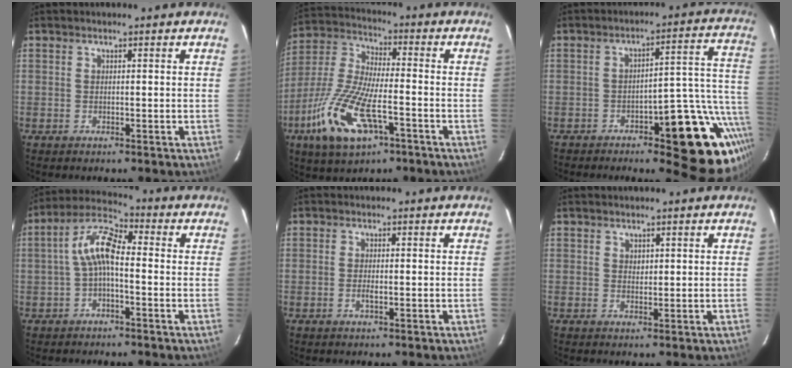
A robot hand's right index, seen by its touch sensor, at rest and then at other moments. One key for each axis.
{"total": 16.7, "fx": -7.7, "fy": 6.2, "fz": 13.5, "tx": -0.303, "ty": -0.020, "tz": -0.147}
{"total": 18.1, "fx": -10.1, "fy": 6.0, "fz": 13.7, "tx": -0.121, "ty": 0.021, "tz": -0.137}
{"total": 7.4, "fx": -1.0, "fy": 3.1, "fz": 6.6, "tx": -0.146, "ty": 0.026, "tz": -0.024}
{"total": 1.6, "fx": -0.4, "fy": 0.6, "fz": 1.4, "tx": -0.030, "ty": -0.001, "tz": -0.007}
{"total": 1.1, "fx": 0.7, "fy": 0.8, "fz": 0.2, "tx": 0.000, "ty": 0.003, "tz": 0.012}